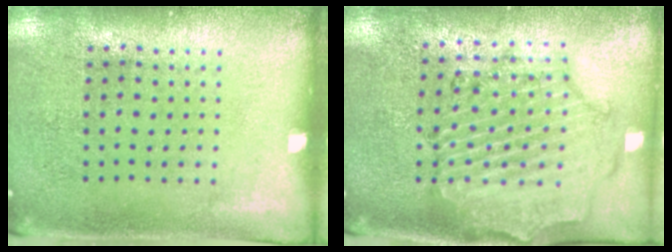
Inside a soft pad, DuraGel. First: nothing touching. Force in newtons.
{"total": 1.2, "press": 1.1, "slide": 0.3}